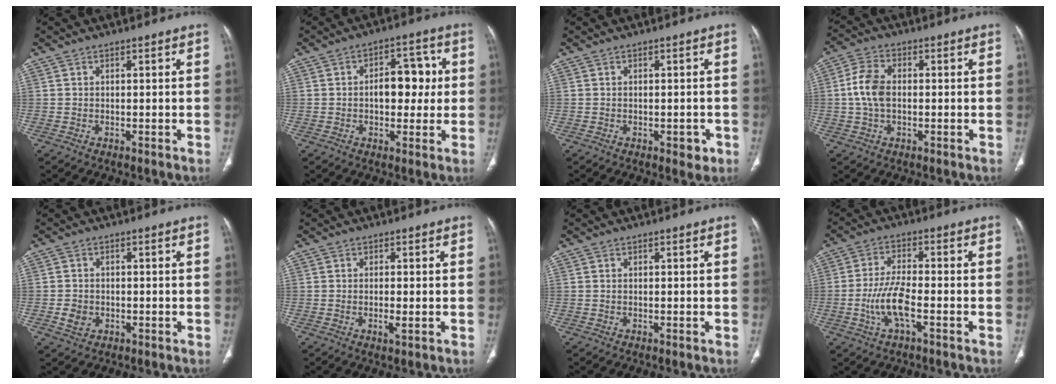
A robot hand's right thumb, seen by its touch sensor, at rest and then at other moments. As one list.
[{"total": 8.8, "force": [0.4, 5.5, 6.8], "torque": [-0.059, 0.020, 0.003]}, {"total": 2.2, "force": [-1.0, 1.2, 1.6], "torque": [-0.010, 0.005, -0.008]}, {"total": 7.1, "force": [0.0, 4.4, 5.5], "torque": [-0.117, 0.015, -0.004]}, {"total": 3.0, "force": [-0.8, 2.5, 1.4], "torque": [-0.021, 0.003, -0.011]}, {"total": 1.8, "force": [-0.5, 0.3, 1.7], "torque": [-0.036, -0.007, -0.010]}, {"total": 0.0}, {"total": 7.6, "force": [-2.5, 2.4, 6.8], "torque": [-0.145, 0.015, -0.047]}]